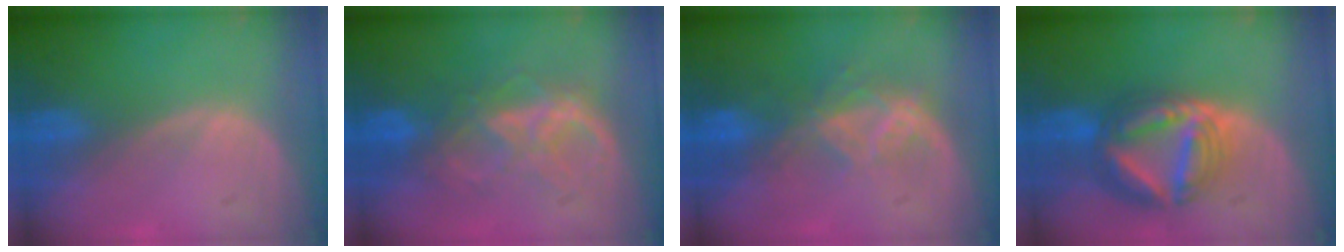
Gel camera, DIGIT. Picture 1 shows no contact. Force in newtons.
{"total": 6.4, "press": 6.3, "slide": 0.7}
{"total": 6.7, "press": 5.7, "slide": 3.5}
{"total": 9.1, "press": 9.0, "slide": 0.8}